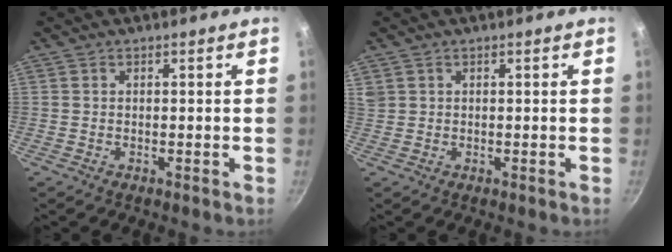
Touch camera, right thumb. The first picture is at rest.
{"total": 1.6, "force": [0.9, 1.2, 0.6], "torque": [-0.011, 0.005, 0.023]}